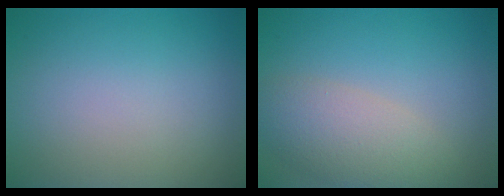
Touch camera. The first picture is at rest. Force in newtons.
{"total": 4.8, "press": 4.8, "slide": 0.4}